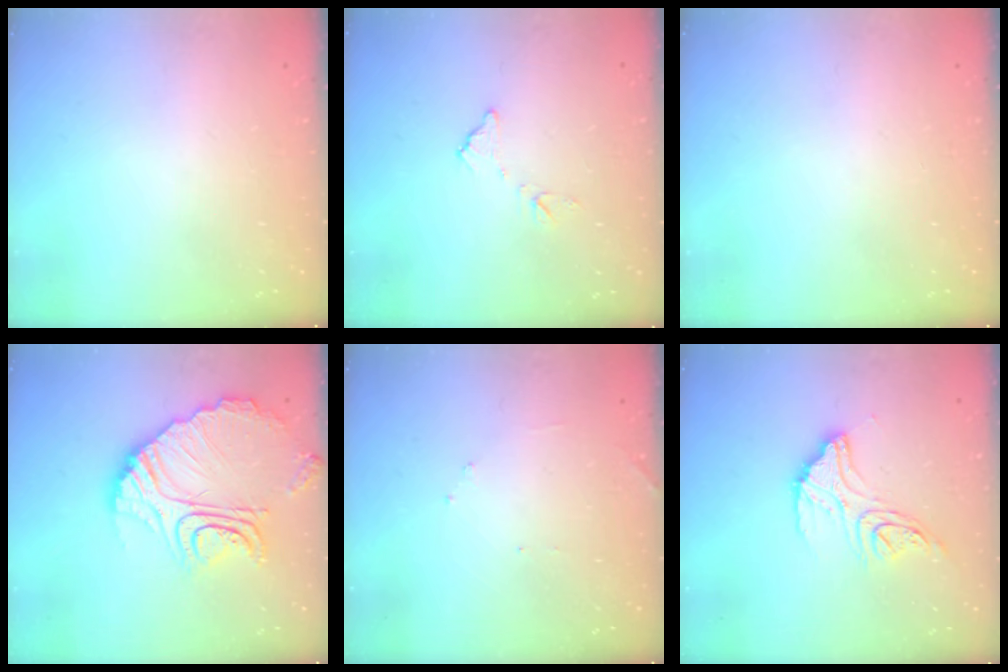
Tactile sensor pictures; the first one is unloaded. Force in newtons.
{"total": 7.5, "press": 7.5, "slide": 0.5}
{"total": 0.0}
{"total": 19.1, "press": 19.0, "slide": 1.7}
{"total": 6.9, "press": 6.9, "slide": 0.3}
{"total": 13.7, "press": 13.7, "slide": 1.1}